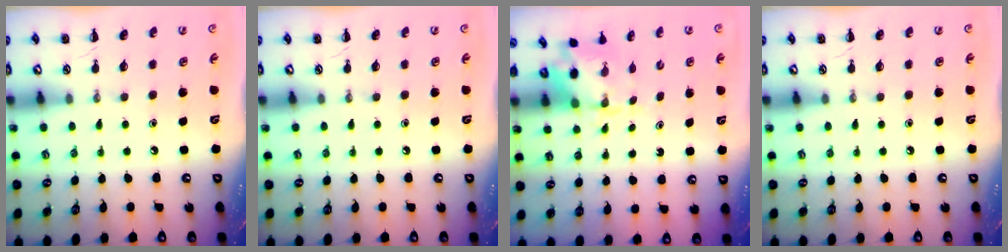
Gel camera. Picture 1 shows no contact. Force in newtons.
{"total": 0.0}
{"total": 4.1, "press": 4.1, "slide": 0.4}
{"total": 0.0}